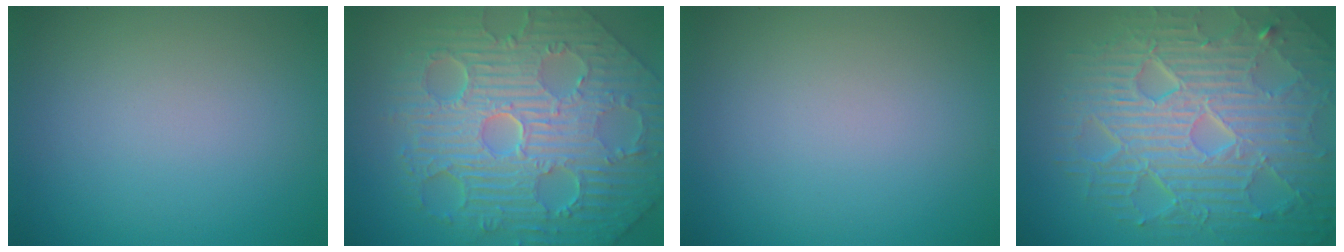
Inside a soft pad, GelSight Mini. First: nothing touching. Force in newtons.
{"total": 11.8, "press": 7.7, "slide": 8.9}
{"total": 0.0}
{"total": 10.9, "press": 6.9, "slide": 8.5}